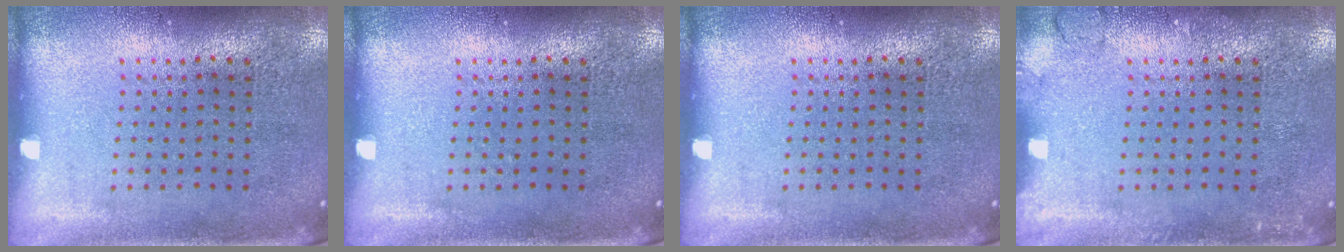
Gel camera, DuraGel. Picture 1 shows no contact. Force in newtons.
{"total": 0.0}
{"total": 0.0}
{"total": 1.2, "press": 1.1, "slide": 0.2}